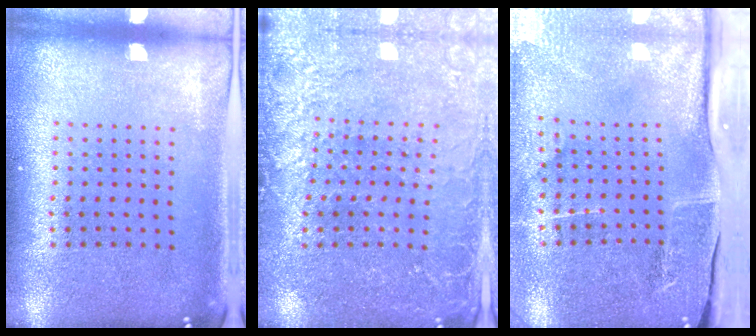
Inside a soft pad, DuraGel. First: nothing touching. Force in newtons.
{"total": 2.7, "press": 2.7, "slide": 0.5}
{"total": 4.8, "press": 3.9, "slide": 2.8}